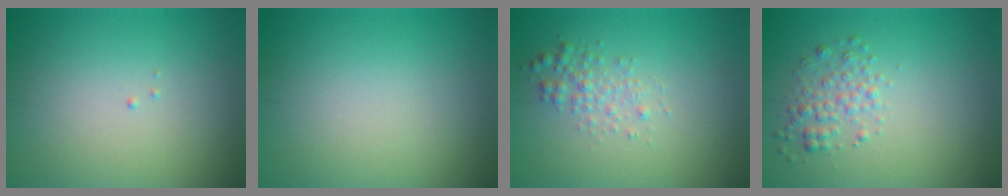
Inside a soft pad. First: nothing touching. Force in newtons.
{"total": 0.0}
{"total": 1.8, "press": 1.8, "slide": 0.0}
{"total": 2.0, "press": 2.0, "slide": 0.1}